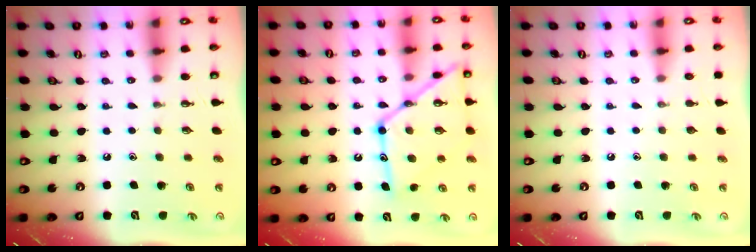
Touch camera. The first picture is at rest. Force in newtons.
{"total": 19.1, "press": 19.0, "slide": 1.6}
{"total": 0.0}